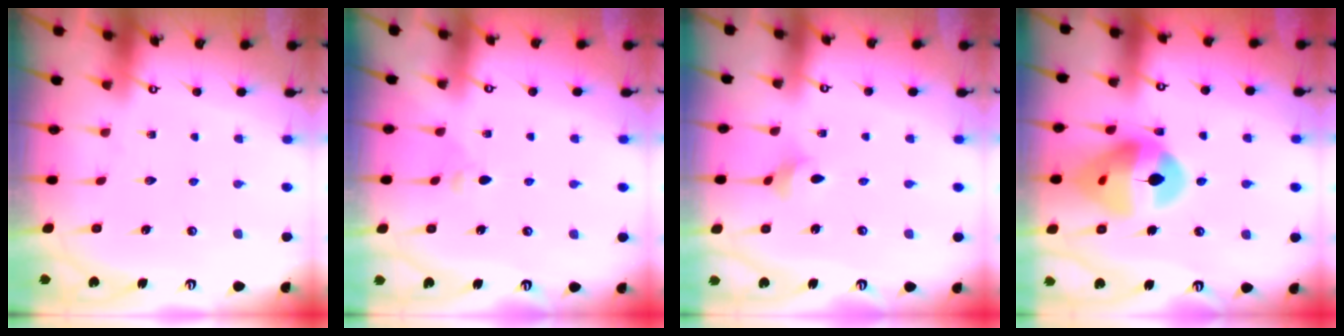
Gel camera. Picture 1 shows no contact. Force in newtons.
{"total": 2.8, "press": 2.7, "slide": 0.8}
{"total": 2.8, "press": 2.8, "slide": 0.6}
{"total": 16.4, "press": 16.2, "slide": 2.3}